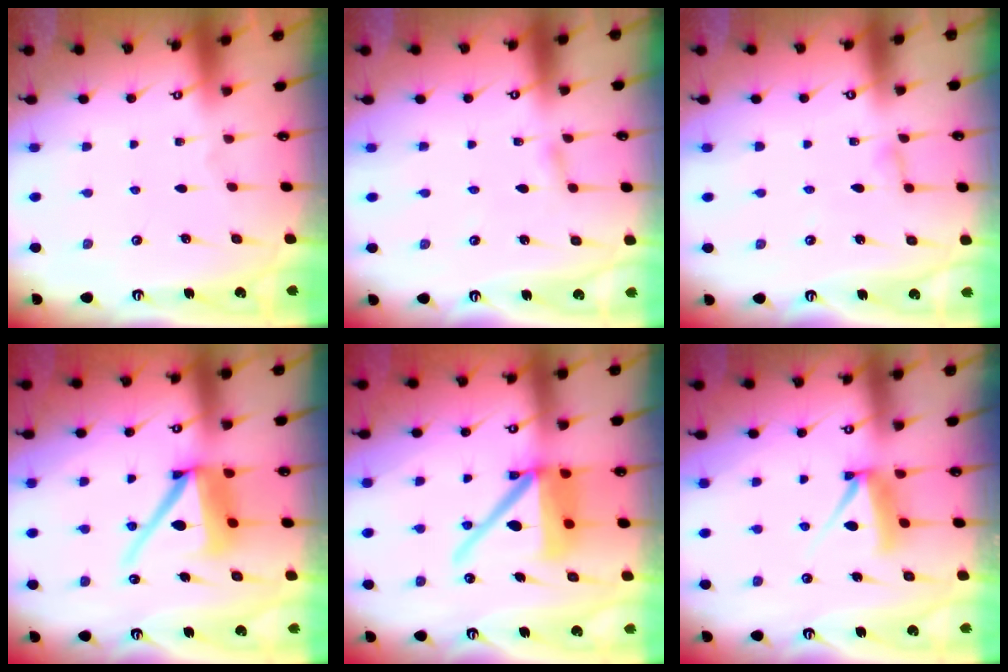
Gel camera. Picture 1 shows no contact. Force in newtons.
{"total": 2.3, "press": 2.2, "slide": 0.2}
{"total": 3.0, "press": 3.0, "slide": 0.3}
{"total": 12.9, "press": 12.8, "slide": 1.5}
{"total": 16.3, "press": 16.2, "slide": 2.1}
{"total": 8.0, "press": 8.0, "slide": 0.8}